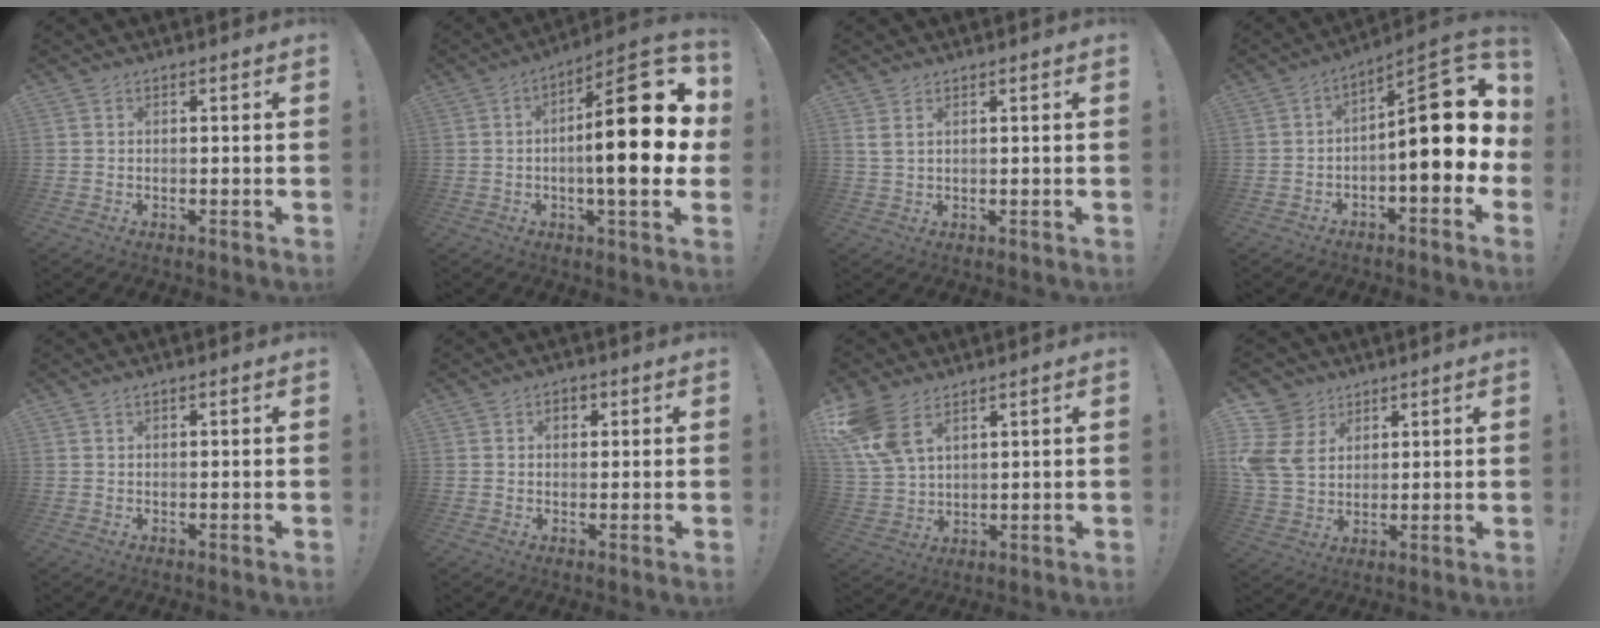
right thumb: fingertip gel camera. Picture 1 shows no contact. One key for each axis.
{"total": 24.5, "fx": 1.4, "fy": 7.1, "fz": 23.4, "tx": -0.334, "ty": -0.008, "tz": 0.017}
{"total": 2.1, "fx": 1.1, "fy": 0.7, "fz": 1.6, "tx": -0.042, "ty": 0.004, "tz": 0.023}
{"total": 18.4, "fx": 0.8, "fy": 6.7, "fz": 17.1, "tx": -0.224, "ty": -0.001, "tz": 0.017}
{"total": 0.8, "fx": 0.6, "fy": 0.2, "fz": 0.5, "tx": -0.002, "ty": -0.003, "tz": 0.009}
{"total": 2.9, "fx": 1.0, "fy": 2.1, "fz": 1.7, "tx": -0.013, "ty": 0.001, "tz": 0.013}
{"total": 11.0, "fx": 6.8, "fy": 5.9, "fz": 6.3, "tx": -0.134, "ty": -0.029, "tz": 0.134}
{"total": 11.2, "fx": 3.8, "fy": 9.2, "fz": 4.9, "tx": -0.105, "ty": -0.021, "tz": 0.081}